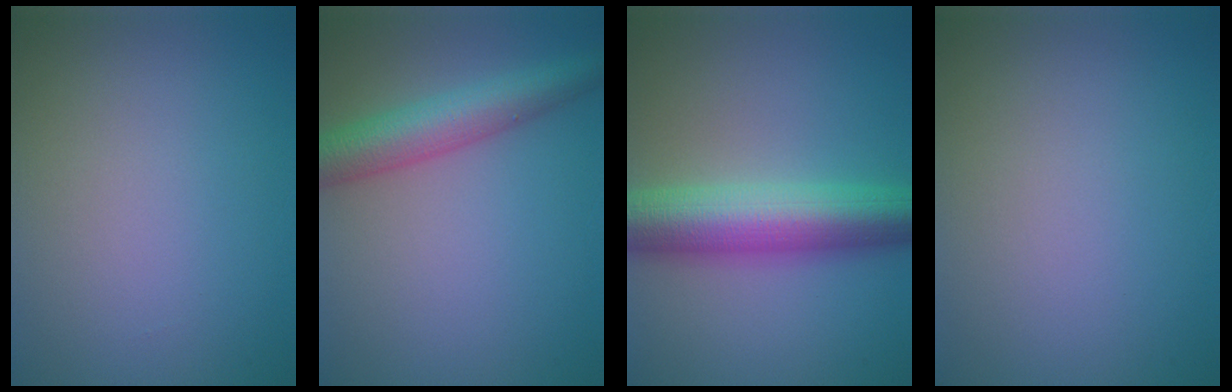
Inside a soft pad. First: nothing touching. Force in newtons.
{"total": 5.4, "press": 5.3, "slide": 0.2}
{"total": 8.7, "press": 8.7, "slide": 0.2}
{"total": 0.0}